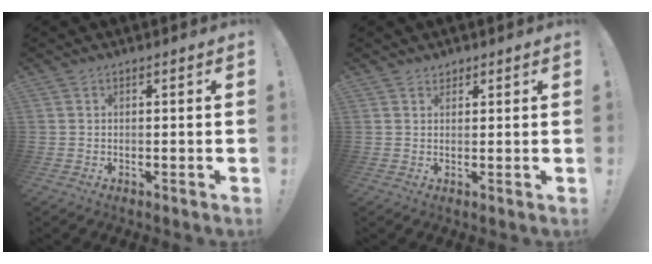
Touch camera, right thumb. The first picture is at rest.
{"total": 1.7, "force": [1.4, 0.9, 0.3], "torque": [0.005, -0.008, 0.025]}